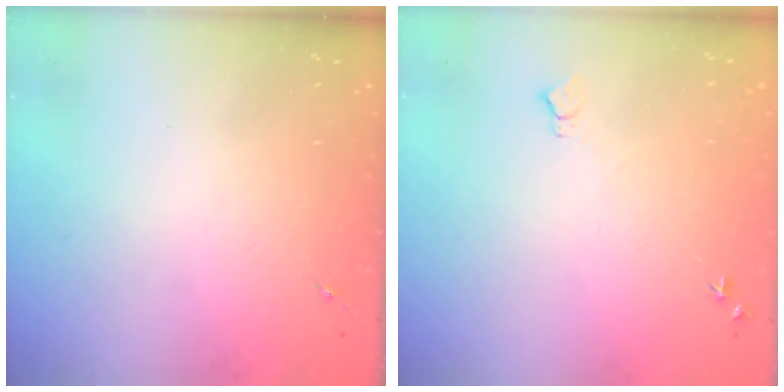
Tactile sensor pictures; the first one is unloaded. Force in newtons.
{"total": 5.5, "press": 5.5, "slide": 0.7}